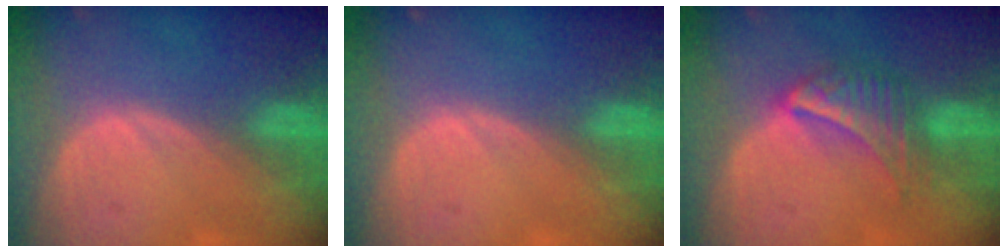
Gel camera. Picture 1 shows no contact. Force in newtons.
{"total": 0.0}
{"total": 6.8, "press": 6.1, "slide": 3.0}